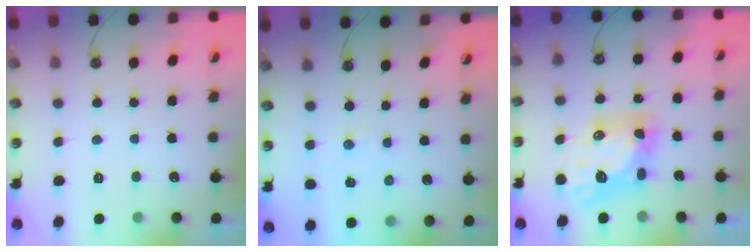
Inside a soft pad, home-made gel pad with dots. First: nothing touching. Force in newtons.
{"total": 1.1, "press": 1.0, "slide": 0.2}
{"total": 8.3, "press": 8.2, "slide": 1.2}